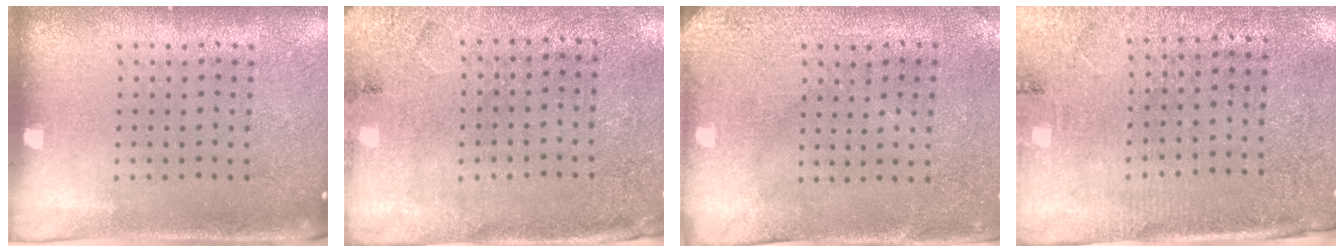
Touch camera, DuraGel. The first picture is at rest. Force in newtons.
{"total": 2.7, "press": 2.2, "slide": 1.5}
{"total": 3.1, "press": 2.4, "slide": 1.9}
{"total": 2.7, "press": 2.4, "slide": 1.3}